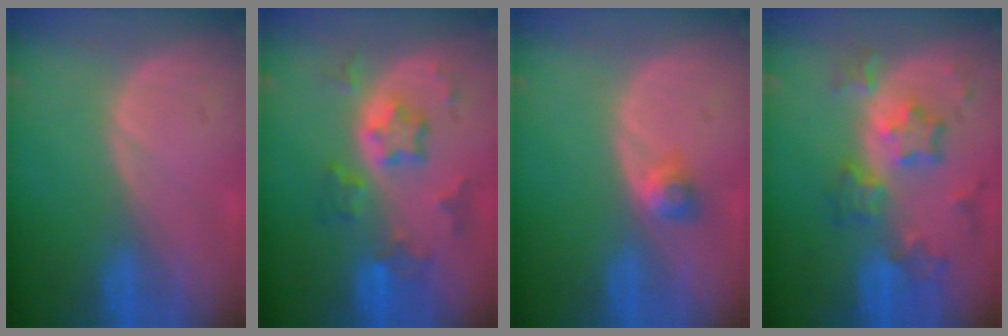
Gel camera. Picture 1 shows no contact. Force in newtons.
{"total": 7.2, "press": 6.5, "slide": 3.2}
{"total": 2.6, "press": 2.2, "slide": 1.4}
{"total": 8.6, "press": 7.6, "slide": 4.1}